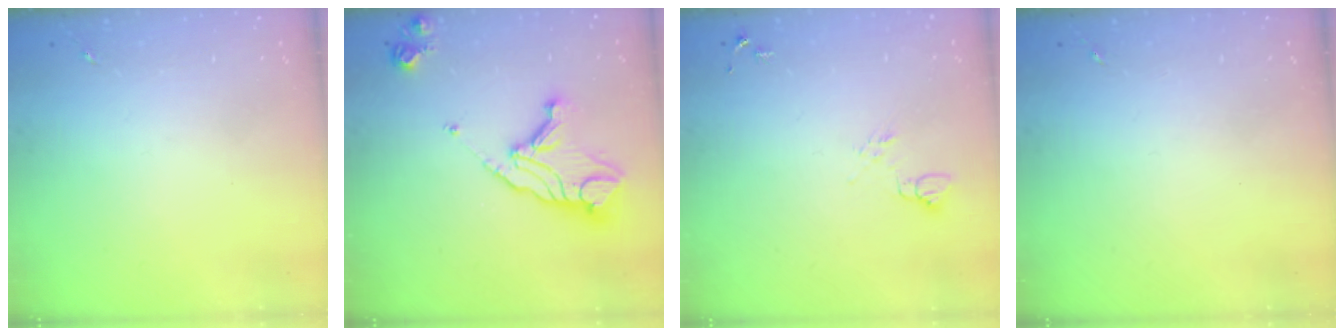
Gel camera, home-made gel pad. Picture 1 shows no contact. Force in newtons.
{"total": 14.9, "press": 14.8, "slide": 1.5}
{"total": 6.6, "press": 6.5, "slide": 0.8}
{"total": 0.0}